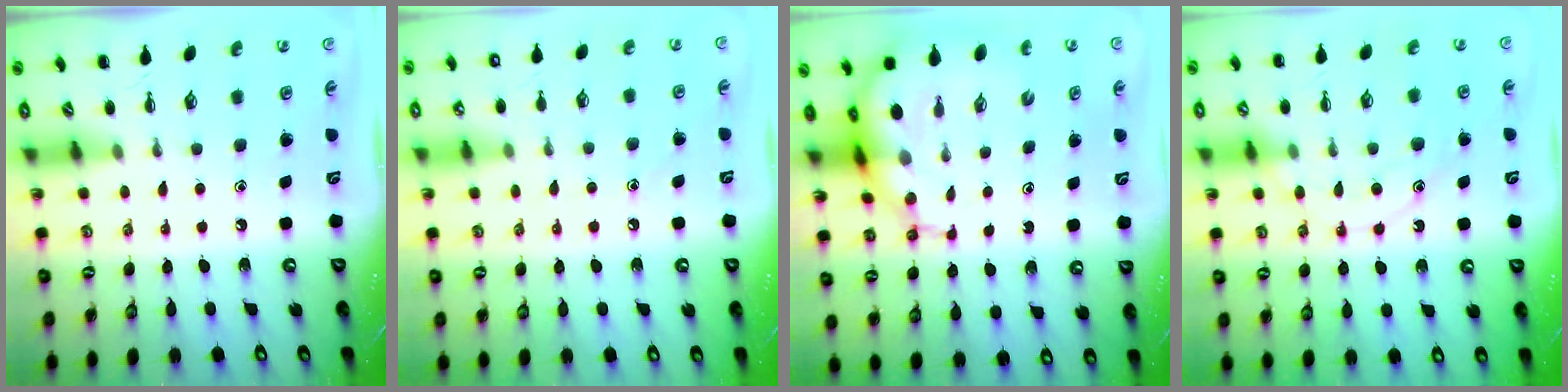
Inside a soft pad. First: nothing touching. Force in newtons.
{"total": 8.1, "press": 7.8, "slide": 2.1}
{"total": 10.1, "press": 9.7, "slide": 2.9}
{"total": 11.5, "press": 11.5, "slide": 0.6}